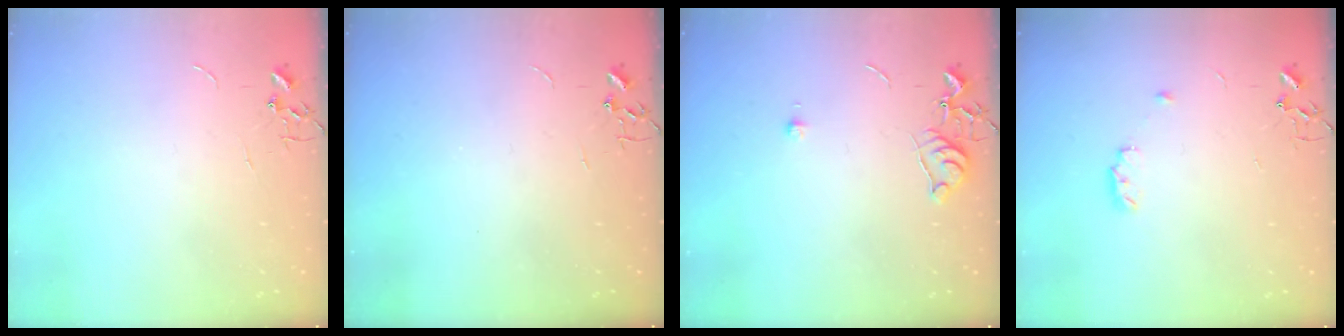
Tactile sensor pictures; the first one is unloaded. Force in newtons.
{"total": 0.0}
{"total": 6.6, "press": 6.5, "slide": 0.8}
{"total": 6.4, "press": 6.3, "slide": 0.8}